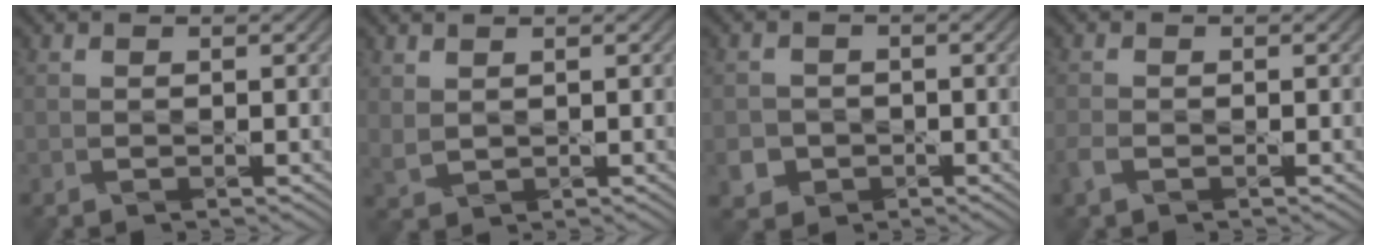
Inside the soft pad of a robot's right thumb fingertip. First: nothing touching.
{"total": 2.1, "force": [1.1, 1.3, 1.1], "torque": [-0.036, -0.001, 0.027]}
{"total": 3.7, "force": [-1.5, 3.3, 0.6], "torque": [-0.011, -0.004, -0.039]}
{"total": 2.0, "force": [-1.1, 1.1, 1.2], "torque": [-0.036, -0.002, -0.026]}